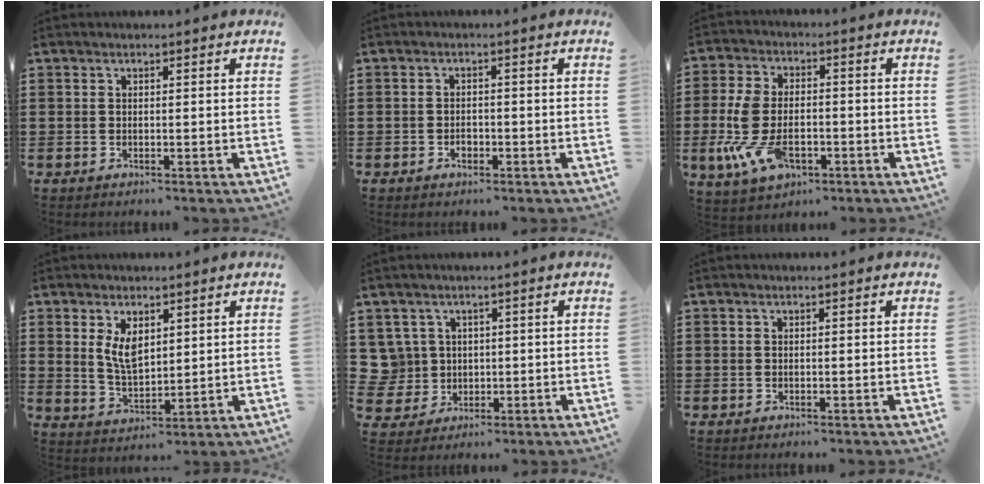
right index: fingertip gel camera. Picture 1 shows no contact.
{"total": 1.5, "force": [-0.7, 1.0, 0.9], "torque": [-0.020, 0.000, -0.014]}
{"total": 9.6, "force": [-2.9, 5.3, 7.5], "torque": [-0.187, -0.007, -0.057]}
{"total": 5.1, "force": [2.1, 2.8, 3.8], "torque": [-0.073, 0.002, 0.036]}
{"total": 4.7, "force": [1.0, 4.6, 0.4], "torque": [-0.041, 0.010, 0.020]}
{"total": 0.0}